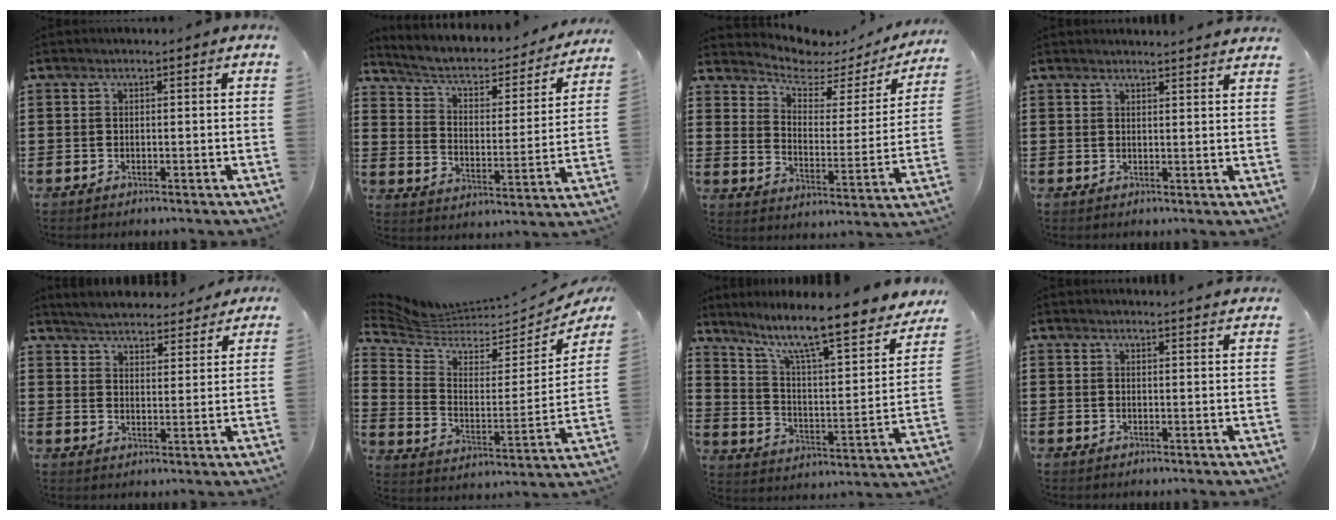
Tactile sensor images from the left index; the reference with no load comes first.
{"total": 3.9, "force": [2.5, 2.0, 2.2], "torque": [-0.059, -0.018, 0.032]}
{"total": 5.0, "force": [4.4, 1.6, 1.5], "torque": [-0.057, -0.032, 0.073]}
{"total": 2.1, "force": [2.0, -0.2, 0.3], "torque": [-0.010, -0.004, 0.040]}
{"total": 4.7, "force": [4.7, 0.1, 0.3], "torque": [-0.027, -0.028, 0.080]}
{"total": 5.3, "force": [4.8, 1.7, 1.6], "torque": [-0.060, -0.043, 0.082]}
{"total": 10.8, "force": [8.4, 1.1, 6.6], "torque": [-0.145, -0.063, 0.132]}
{"total": 2.1, "force": [2.1, -0.3, 0.3], "torque": [-0.009, -0.006, 0.040]}